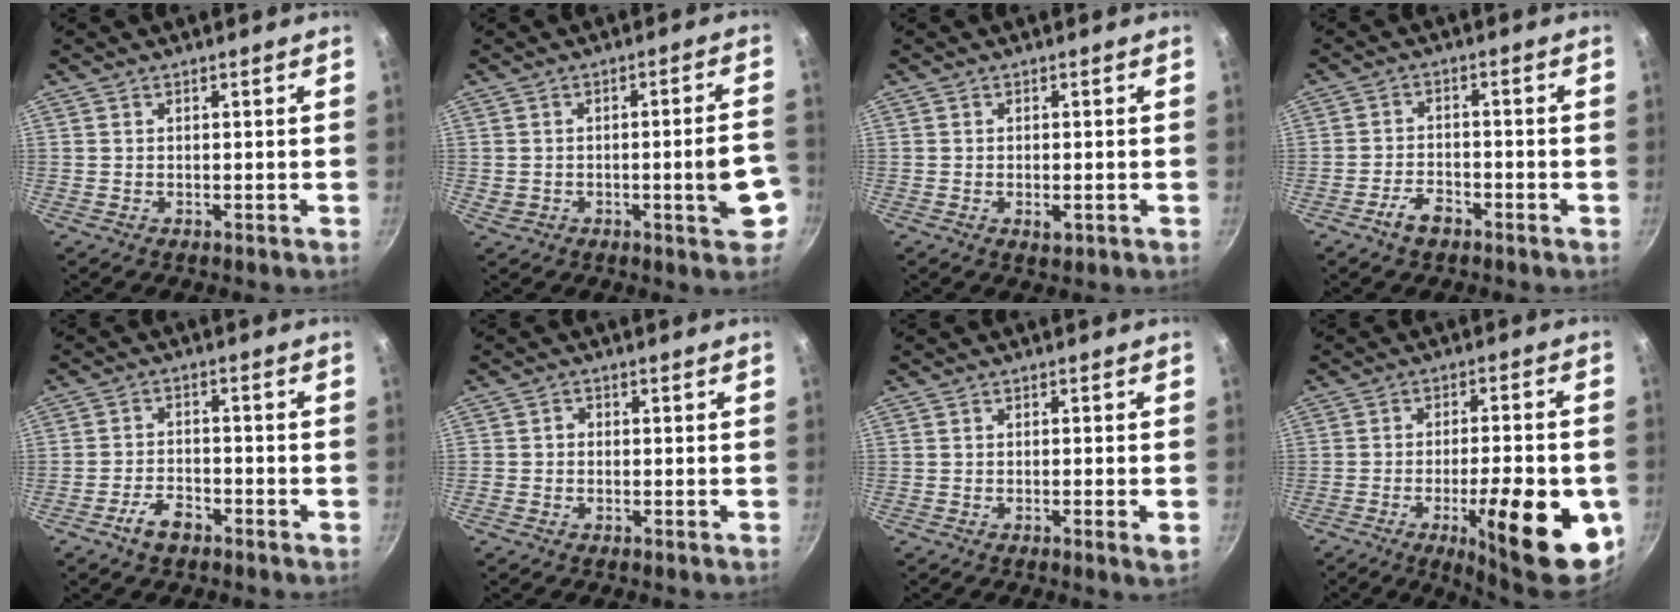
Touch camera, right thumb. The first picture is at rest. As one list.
[{"total": 8.5, "force": [-2.2, 2.5, 7.8], "torque": [-0.094, 0.021, -0.021]}, {"total": 2.3, "force": [-0.7, 1.1, 1.9], "torque": [-0.034, -0.002, -0.010]}, {"total": 4.5, "force": [-3.0, 2.1, 2.6], "torque": [-0.043, 0.024, -0.053]}, {"total": 5.0, "force": [-3.3, 2.4, 3.0], "torque": [-0.048, 0.026, -0.060]}, {"total": 1.3, "force": [-0.4, 1.2, 0.4], "torque": [-0.004, 0.006, -0.010]}, {"total": 2.3, "force": [-0.7, 0.2, 2.2], "torque": [-0.040, -0.004, -0.012]}, {"total": 21.2, "force": [-6.8, 6.4, 19.0], "torque": [-0.229, 0.012, -0.089]}]